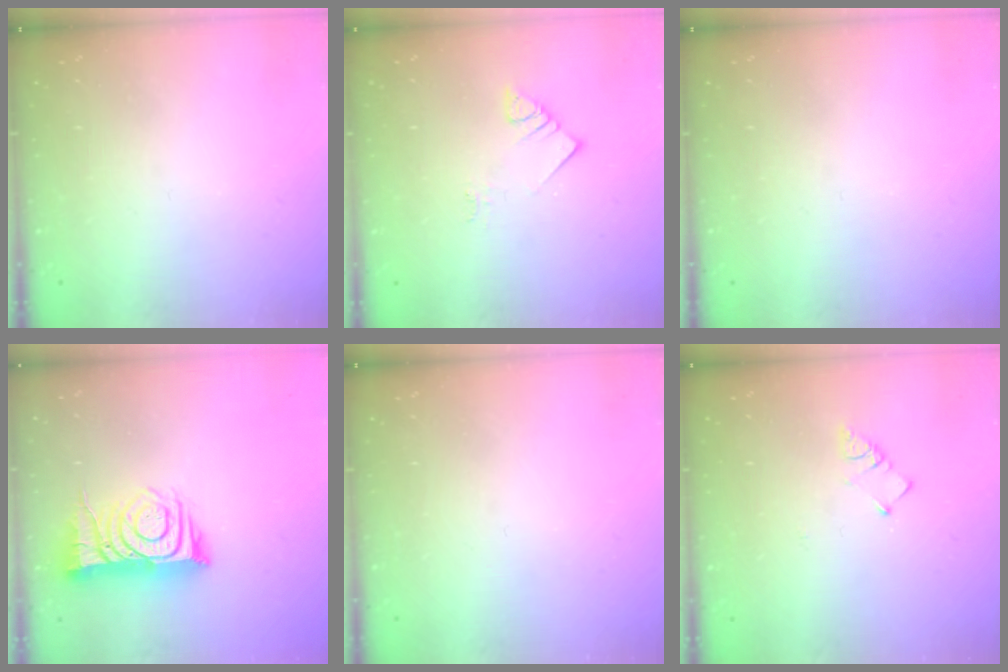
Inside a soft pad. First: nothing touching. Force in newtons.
{"total": 3.6, "press": 3.6, "slide": 0.1}
{"total": 0.0}
{"total": 12.2, "press": 12.1, "slide": 1.4}
{"total": 0.0}
{"total": 3.0, "press": 3.0, "slide": 0.4}